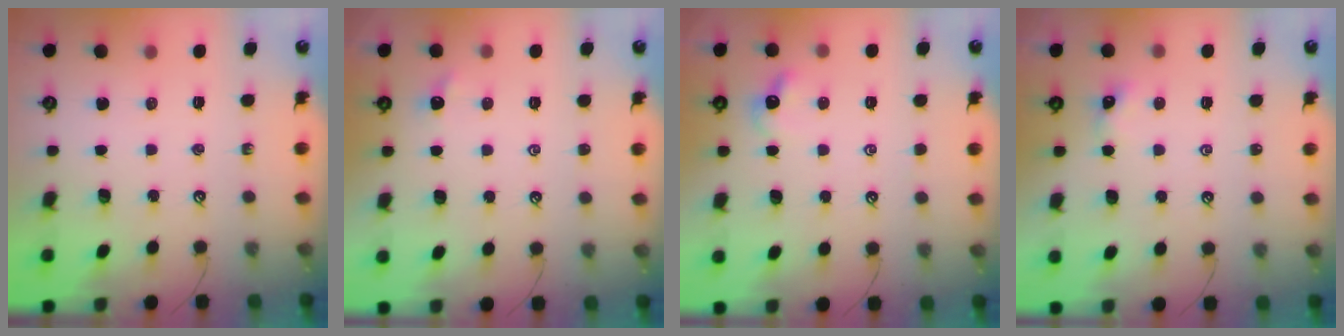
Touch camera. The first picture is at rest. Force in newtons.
{"total": 0.9, "press": 0.8, "slide": 0.4}
{"total": 2.5, "press": 2.4, "slide": 0.6}
{"total": 1.6, "press": 1.6, "slide": 0.4}